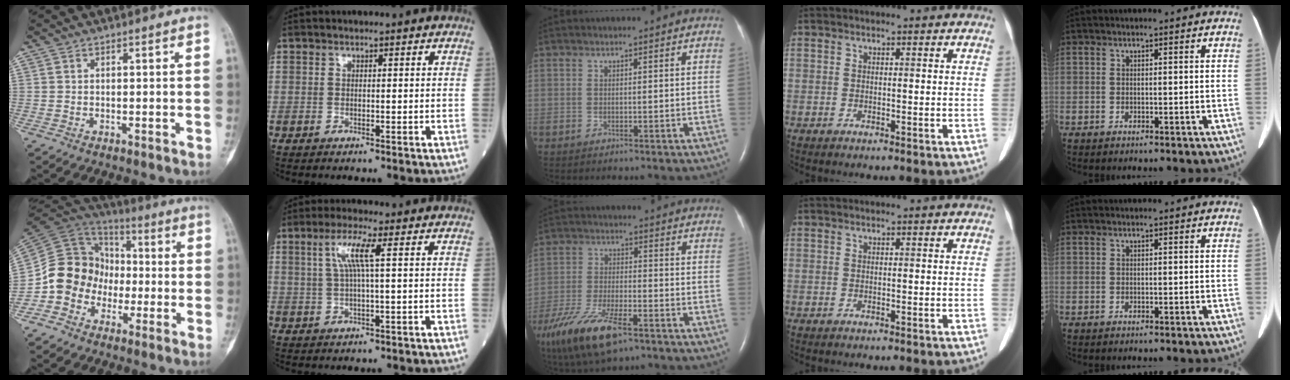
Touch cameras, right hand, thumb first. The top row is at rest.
{"thumb": {"total": 13.7, "force": [-3.9, 12.1, 5.2], "torque": [-0.058, 0.068, -0.080]}, "index": {"total": 5.0, "force": [1.4, -0.3, 4.8], "torque": [-0.103, 0.010, 0.031]}, "middle": {"total": 15.0, "force": [-9.5, 4.8, 10.5], "torque": [-0.234, -0.031, -0.174]}}